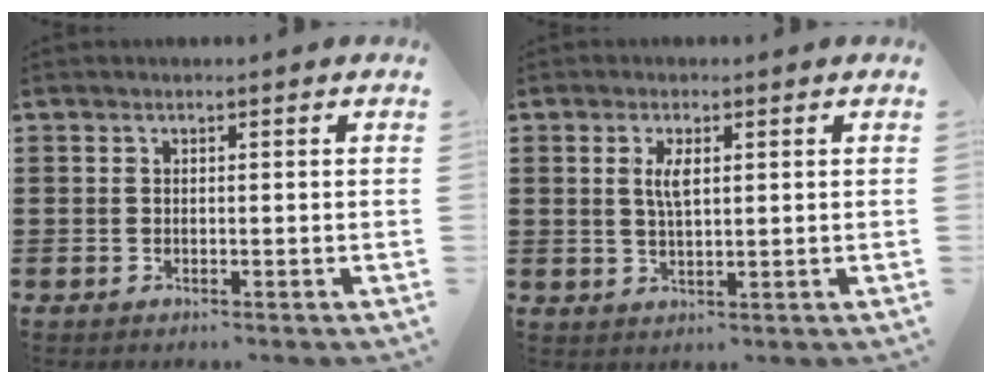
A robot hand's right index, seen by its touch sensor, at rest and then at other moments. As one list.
[{"total": 3.3, "force": [1.0, 1.0, 2.9], "torque": [-0.061, 0.006, 0.015]}]